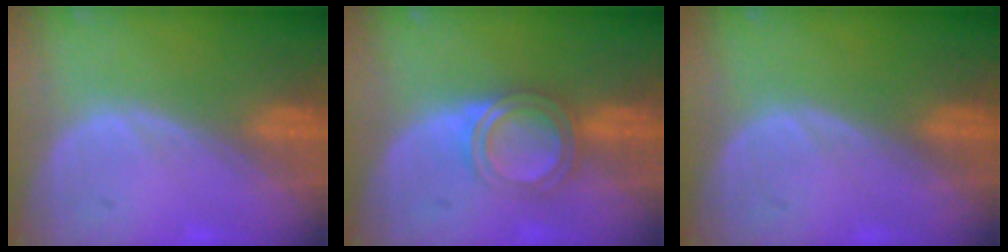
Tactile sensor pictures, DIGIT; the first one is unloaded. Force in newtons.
{"total": 4.9, "press": 4.5, "slide": 2.1}
{"total": 0.0}